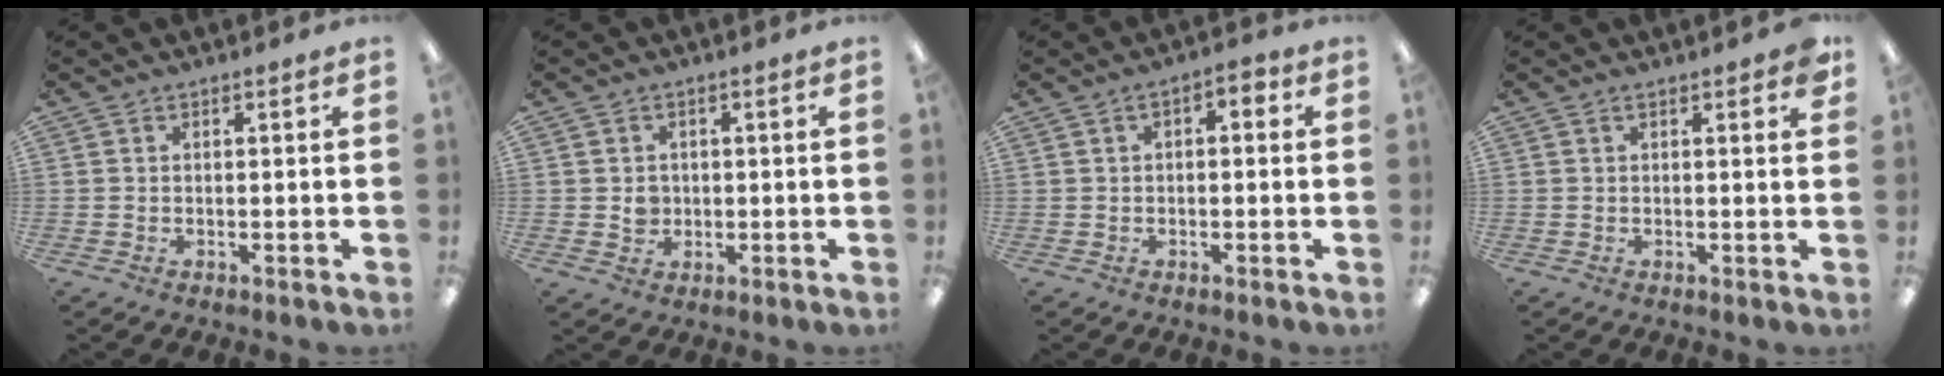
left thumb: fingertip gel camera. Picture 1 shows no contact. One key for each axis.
{"total": 3.2, "fx": 0.1, "fy": 3.0, "fz": 1.1, "tx": -0.008, "ty": 0.000, "tz": -0.003}
{"total": 2.5, "fx": -0.7, "fy": 1.5, "fz": 1.9, "tx": -0.032, "ty": 0.011, "tz": -0.014}
{"total": 1.9, "fx": 1.1, "fy": 0.5, "fz": 1.4, "tx": -0.006, "ty": -0.006, "tz": 0.014}